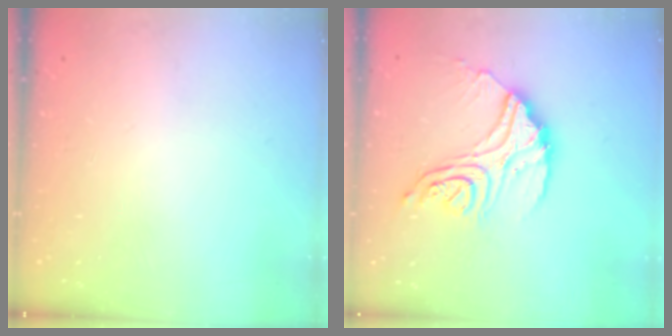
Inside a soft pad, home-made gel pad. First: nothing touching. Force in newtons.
{"total": 17.2, "press": 17.1, "slide": 1.4}